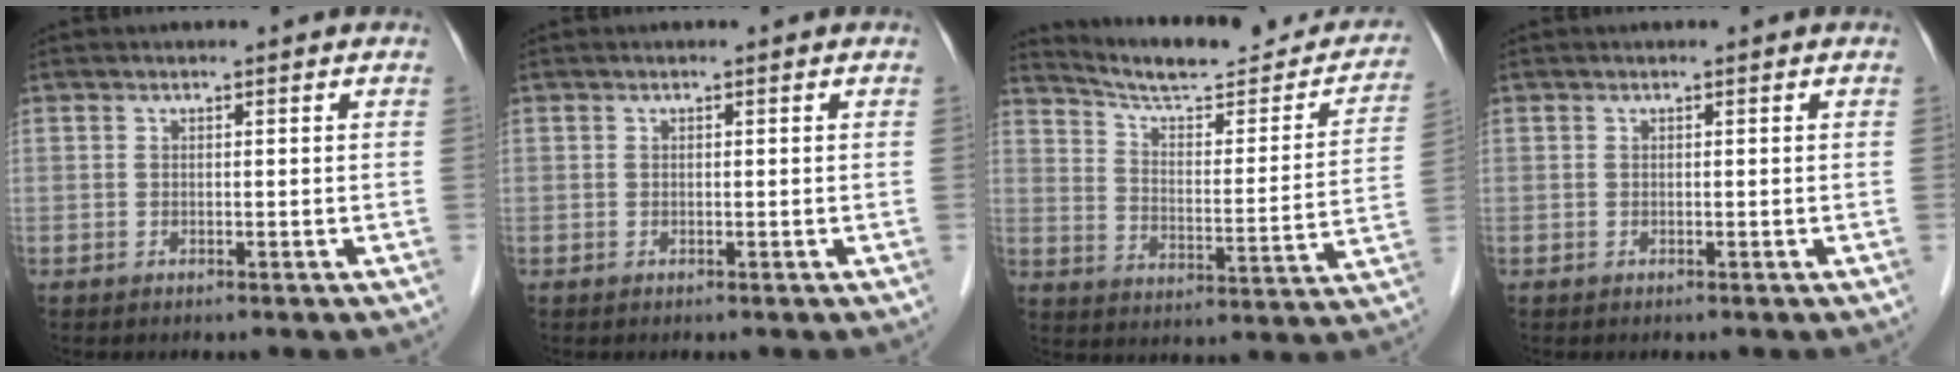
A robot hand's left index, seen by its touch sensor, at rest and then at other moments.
{"total": 0.0}
{"total": 20.6, "force": [18.7, 4.0, 7.8], "torque": [-0.101, -0.024, 0.250]}
{"total": 0.0}